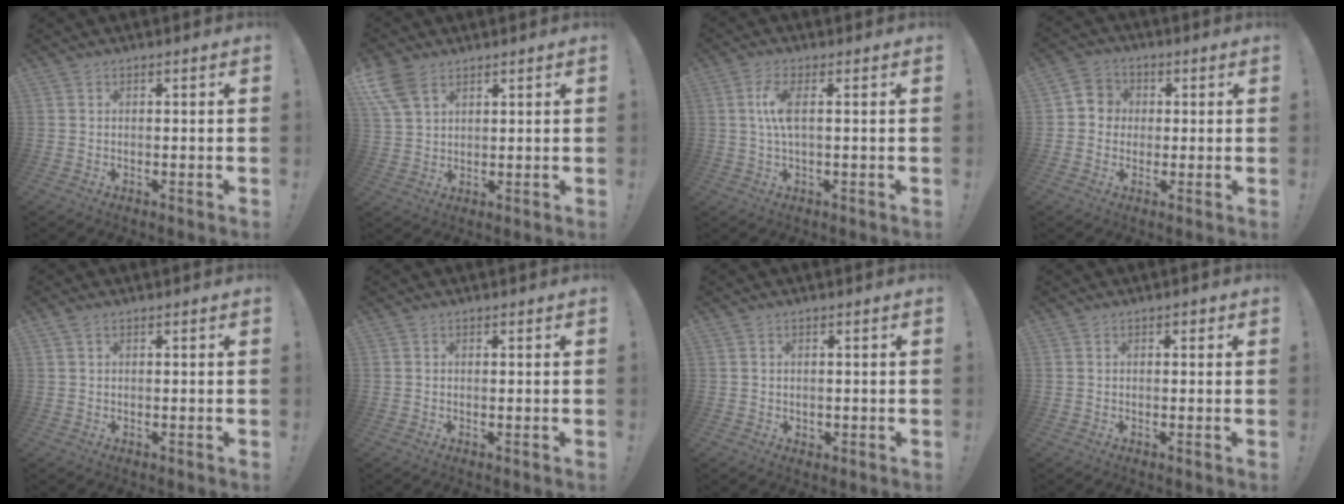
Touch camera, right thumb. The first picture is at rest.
{"total": 8.1, "force": [4.9, 4.5, 4.7], "torque": [-0.096, -0.013, 0.098]}
{"total": 6.7, "force": [1.0, 1.8, 6.4], "torque": [-0.120, -0.007, 0.016]}
{"total": 5.7, "force": [-0.2, 5.6, 1.3], "torque": [-0.014, 0.009, -0.002]}
{"total": 1.2, "force": [0.6, 0.5, 0.9], "torque": [-0.017, 0.002, 0.011]}
{"total": 0.0}
{"total": 0.9, "force": [0.3, 0.9, 0.2], "torque": [-0.002, 0.001, 0.005]}
{"total": 0.8, "force": [0.2, 0.7, 0.3], "torque": [-0.001, 0.000, 0.003]}